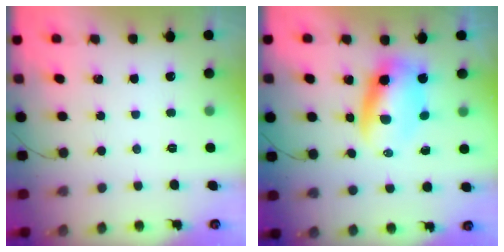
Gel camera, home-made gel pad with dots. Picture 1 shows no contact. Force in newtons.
{"total": 6.9, "press": 6.7, "slide": 1.6}